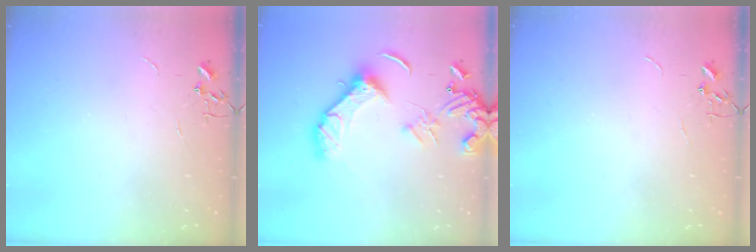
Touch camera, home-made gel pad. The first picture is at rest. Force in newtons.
{"total": 14.4, "press": 14.3, "slide": 2.1}
{"total": 0.0}